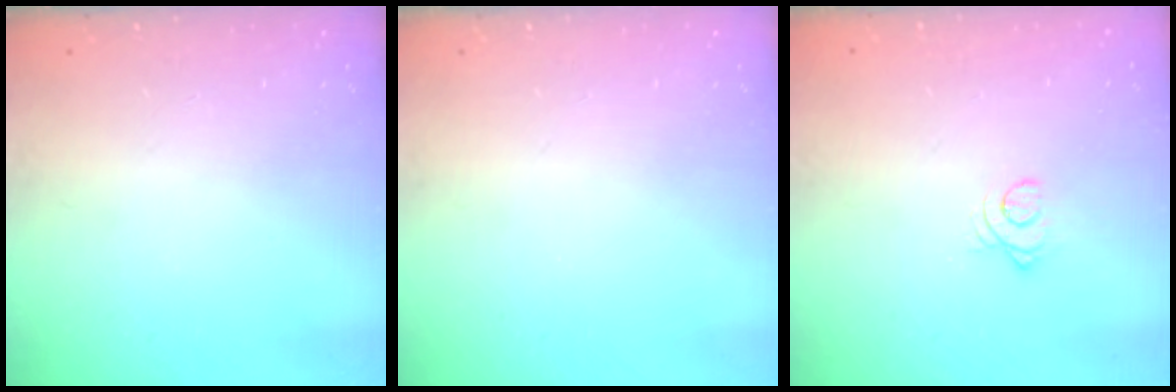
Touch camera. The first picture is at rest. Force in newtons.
{"total": 0.0}
{"total": 2.7, "press": 2.7, "slide": 0.3}